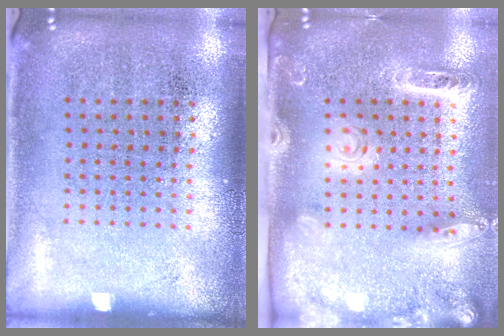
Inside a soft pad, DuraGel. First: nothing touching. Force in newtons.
{"total": 2.6, "press": 2.0, "slide": 1.6}